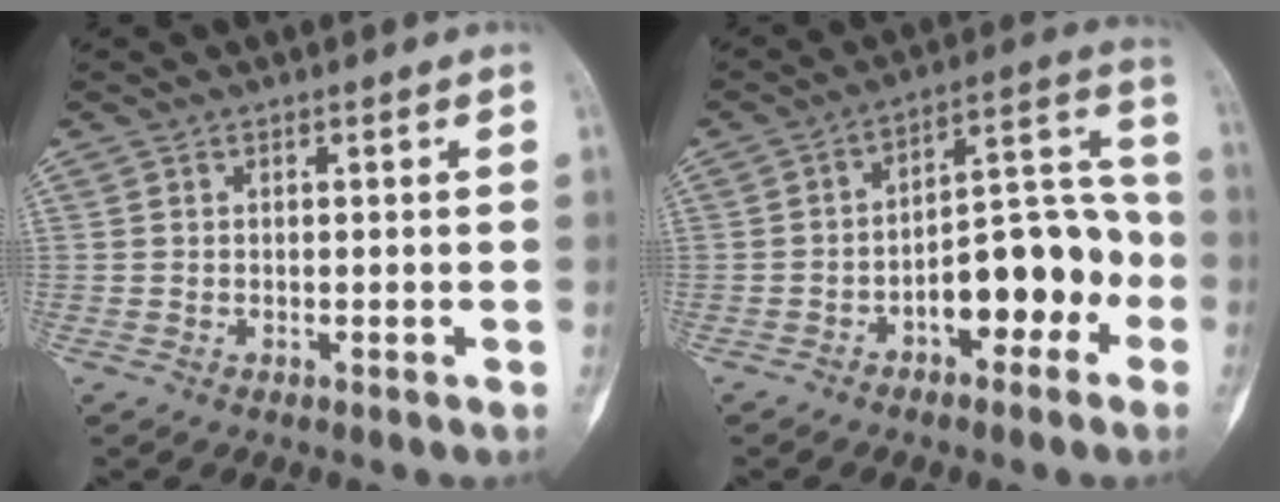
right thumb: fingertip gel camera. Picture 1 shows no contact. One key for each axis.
{"total": 14.0, "fx": -4.9, "fy": 7.0, "fz": 11.2, "tx": -0.131, "ty": 0.061, "tz": -0.072}